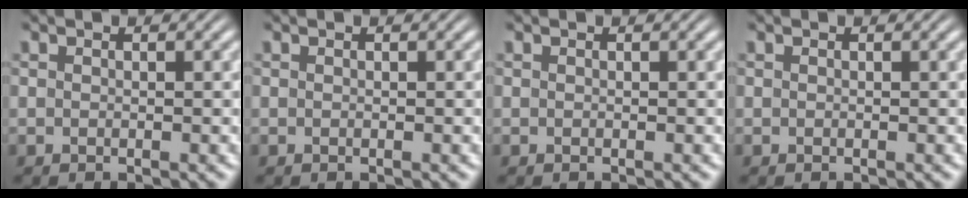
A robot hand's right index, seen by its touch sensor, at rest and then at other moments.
{"total": 0.0}
{"total": 0.0}
{"total": 0.0}